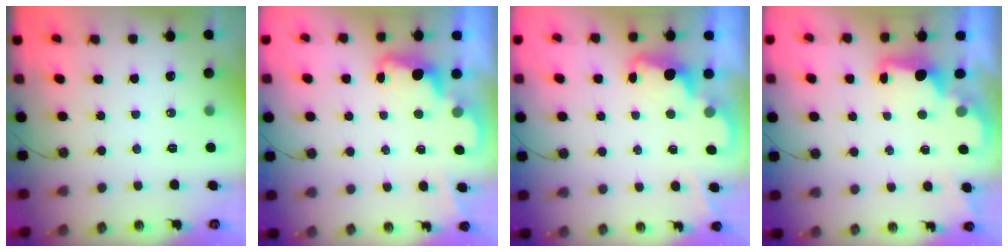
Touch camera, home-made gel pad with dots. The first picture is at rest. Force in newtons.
{"total": 2.4, "press": 2.4, "slide": 0.5}
{"total": 2.5, "press": 2.4, "slide": 0.5}
{"total": 2.2, "press": 2.1, "slide": 0.7}